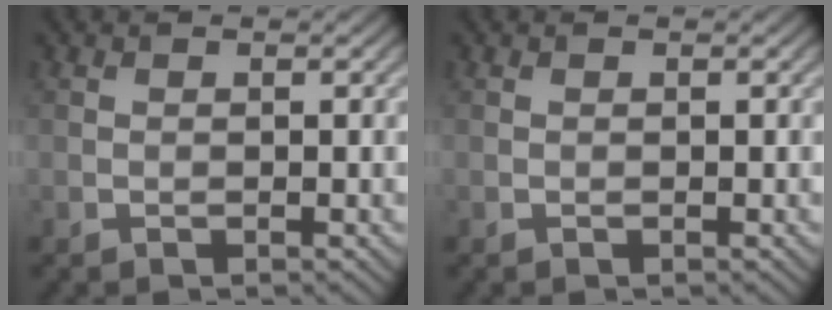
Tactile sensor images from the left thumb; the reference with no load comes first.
{"total": 0.0}